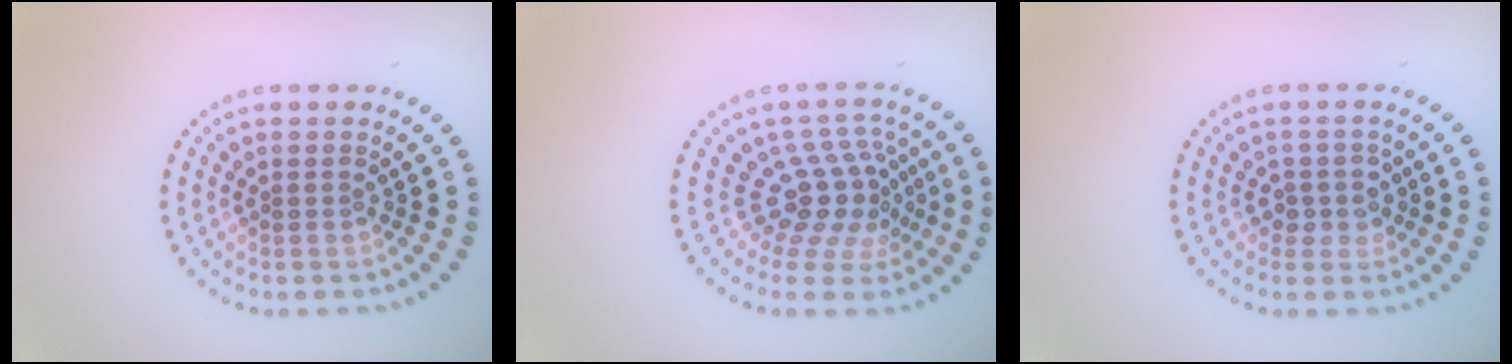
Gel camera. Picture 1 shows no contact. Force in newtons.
{"total": 4.6, "press": 3.1, "slide": 3.3}
{"total": 2.0, "press": 1.8, "slide": 1.0}